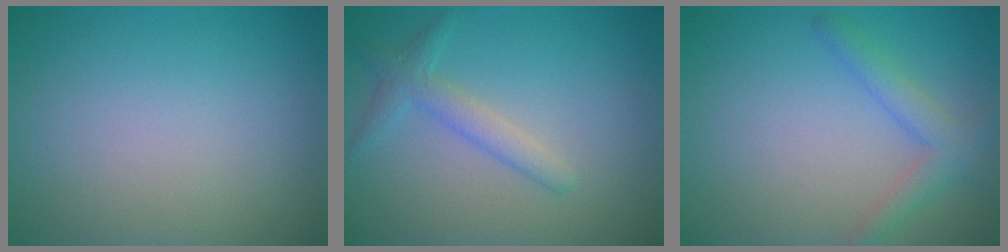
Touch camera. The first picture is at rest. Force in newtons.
{"total": 2.3, "press": 2.3, "slide": 0.1}
{"total": 2.5, "press": 2.5, "slide": 0.3}